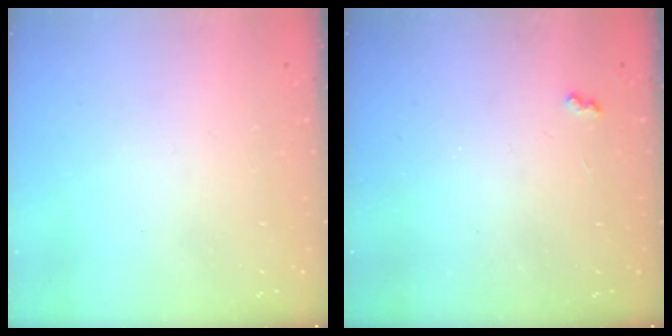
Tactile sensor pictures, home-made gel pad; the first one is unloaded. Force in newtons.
{"total": 3.5, "press": 3.4, "slide": 0.5}